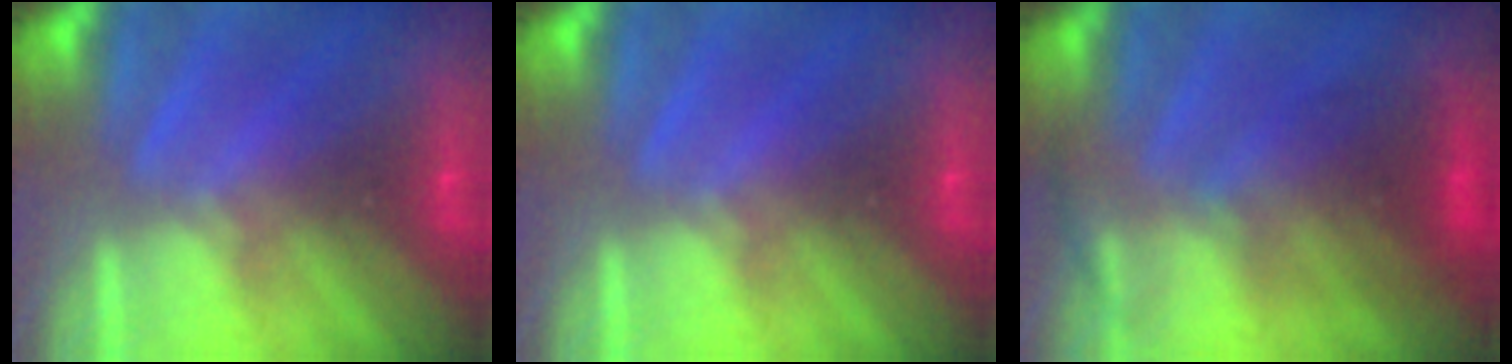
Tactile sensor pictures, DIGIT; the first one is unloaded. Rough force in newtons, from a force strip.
{"total": 0.0}
{"total": 2.7}